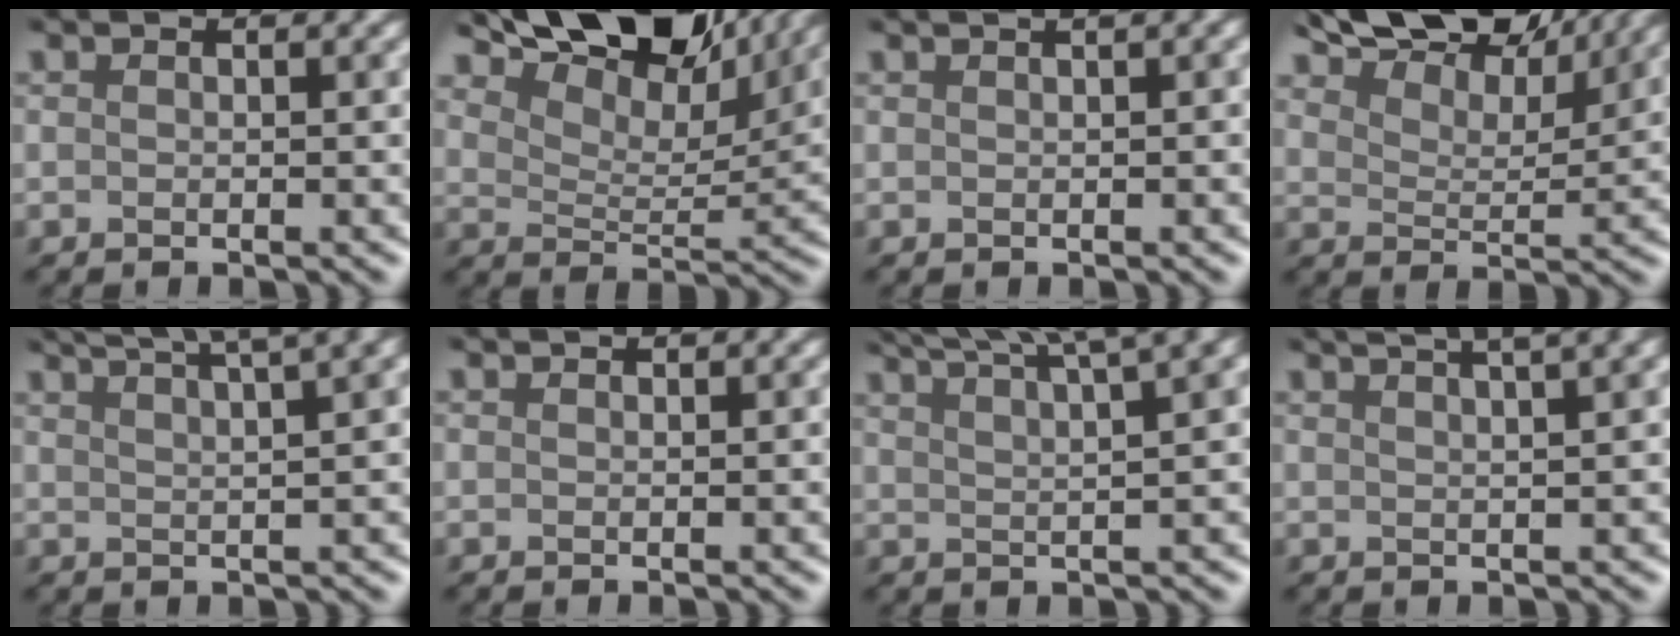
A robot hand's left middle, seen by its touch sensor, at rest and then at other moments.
{"total": 10.2, "force": [9.0, 2.5, 4.3], "torque": [-0.098, 0.013, 0.163]}
{"total": 3.1, "force": [1.2, 1.2, 2.6], "torque": [-0.011, 0.031, 0.004]}
{"total": 9.0, "force": [8.4, 1.3, 2.9], "torque": [-0.074, 0.009, 0.134]}
{"total": 7.4, "force": [5.8, 1.4, 4.4], "torque": [-0.071, 0.048, 0.076]}
{"total": 0.5, "force": [0.5, -0.2, 0.1], "torque": [-0.010, 0.005, 0.002]}
{"total": 8.0, "force": [6.4, 1.0, 4.7], "torque": [-0.083, 0.040, 0.081]}
{"total": 6.2, "force": [4.5, 1.6, 4.0], "torque": [-0.042, 0.049, 0.050]}